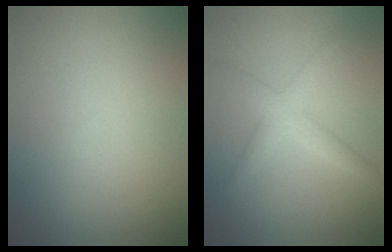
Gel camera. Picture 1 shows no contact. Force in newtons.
{"total": 2.5, "press": 2.5, "slide": 0.1}